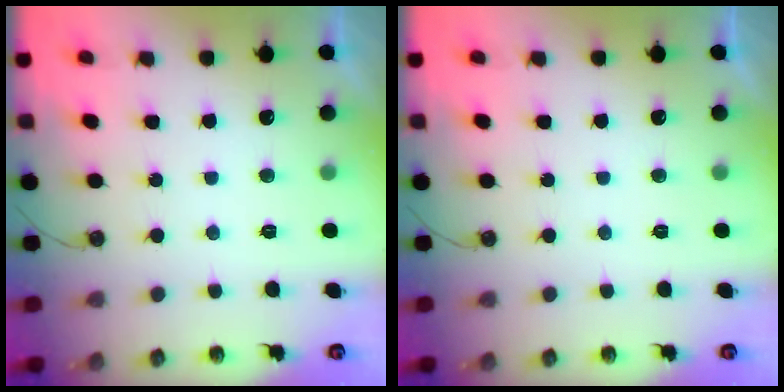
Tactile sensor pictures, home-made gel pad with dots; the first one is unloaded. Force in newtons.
{"total": 0.0}